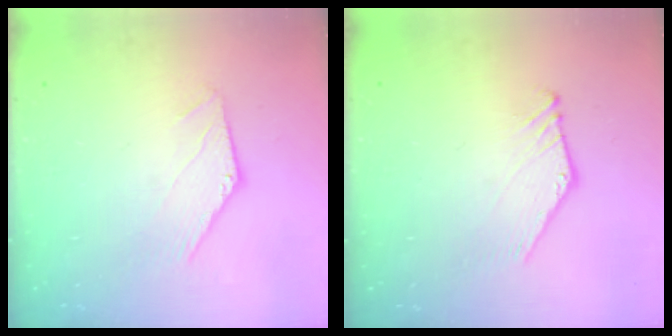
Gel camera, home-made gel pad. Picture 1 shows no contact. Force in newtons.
{"total": 2.1, "press": 2.1, "slide": 0.1}